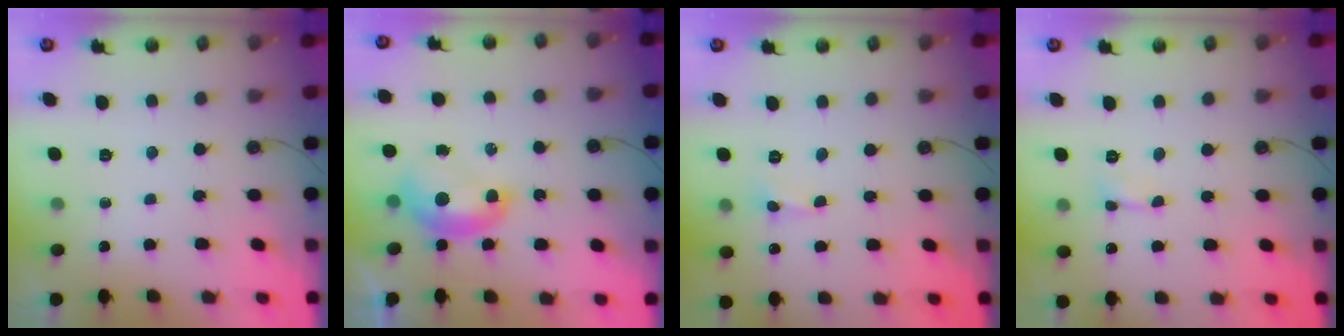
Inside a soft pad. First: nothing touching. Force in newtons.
{"total": 2.5, "press": 2.5, "slide": 0.2}
{"total": 0.6, "press": 0.5, "slide": 0.2}
{"total": 1.6, "press": 1.5, "slide": 0.4}